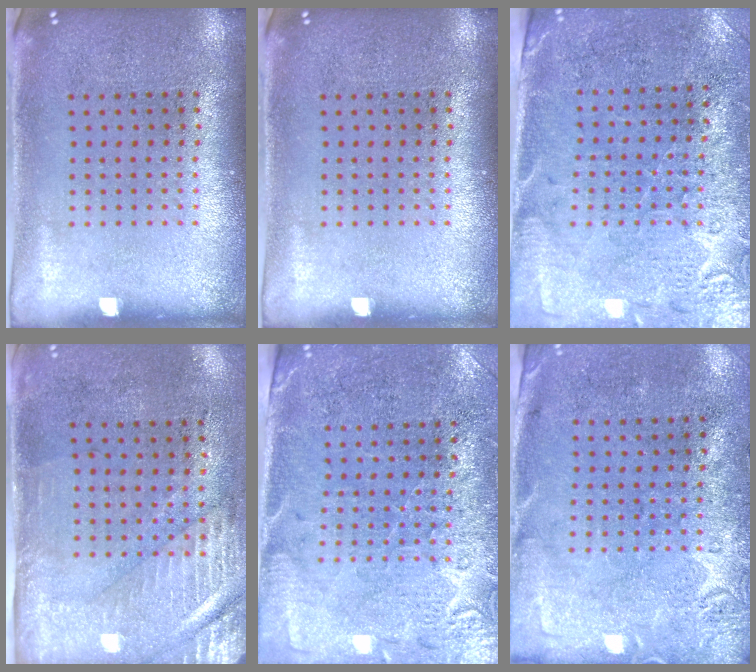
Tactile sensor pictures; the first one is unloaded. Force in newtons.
{"total": 0.0}
{"total": 2.8, "press": 2.5, "slide": 1.1}
{"total": 3.0, "press": 2.4, "slide": 1.6}
{"total": 2.8, "press": 2.5, "slide": 1.1}
{"total": 2.8, "press": 2.2, "slide": 1.8}